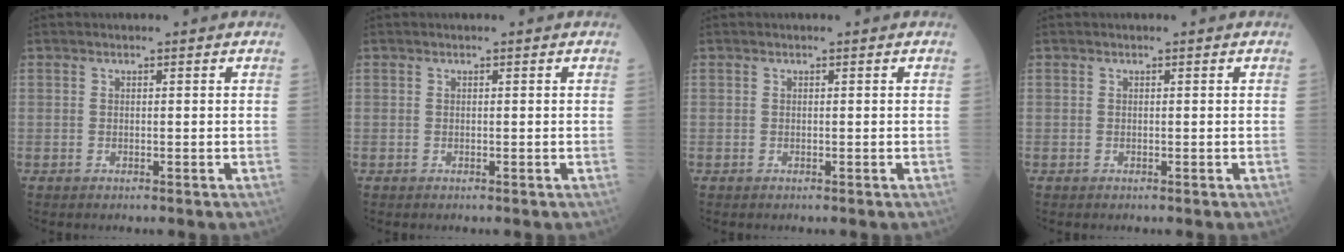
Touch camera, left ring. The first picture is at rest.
{"total": 0.0}
{"total": 0.0}
{"total": 0.0}